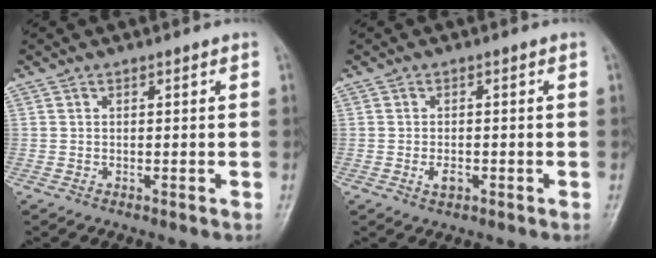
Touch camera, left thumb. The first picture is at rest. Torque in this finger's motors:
{"motor_torque": [-0.07, 0.08, 0.22, 0.21, 0.00]}